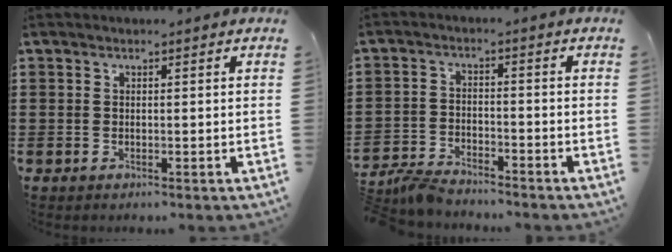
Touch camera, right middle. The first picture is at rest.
{"total": 4.3, "force": [-4.2, 0.7, 0.7], "torque": [-0.030, 0.002, -0.090]}